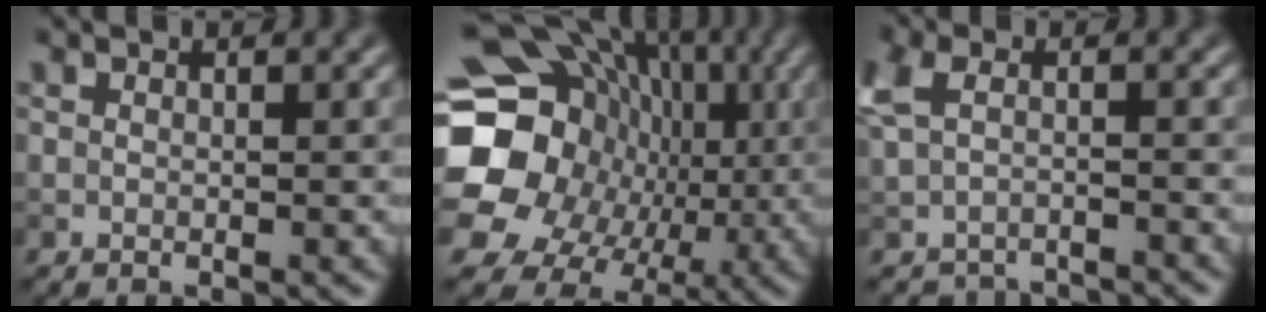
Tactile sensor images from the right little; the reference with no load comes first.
{"total": 20.6, "force": [-0.5, 18.3, 9.5], "torque": [-0.206, 0.014, -0.039]}
{"total": 4.2, "force": [-3.3, 1.8, 1.8], "torque": [-0.045, -0.023, -0.055]}